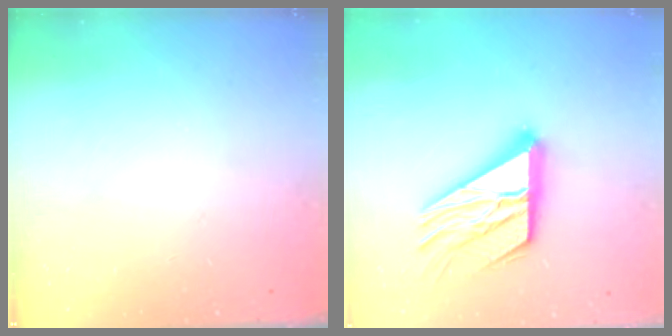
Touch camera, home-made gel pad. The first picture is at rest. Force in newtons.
{"total": 20.1, "press": 20.0, "slide": 2.1}